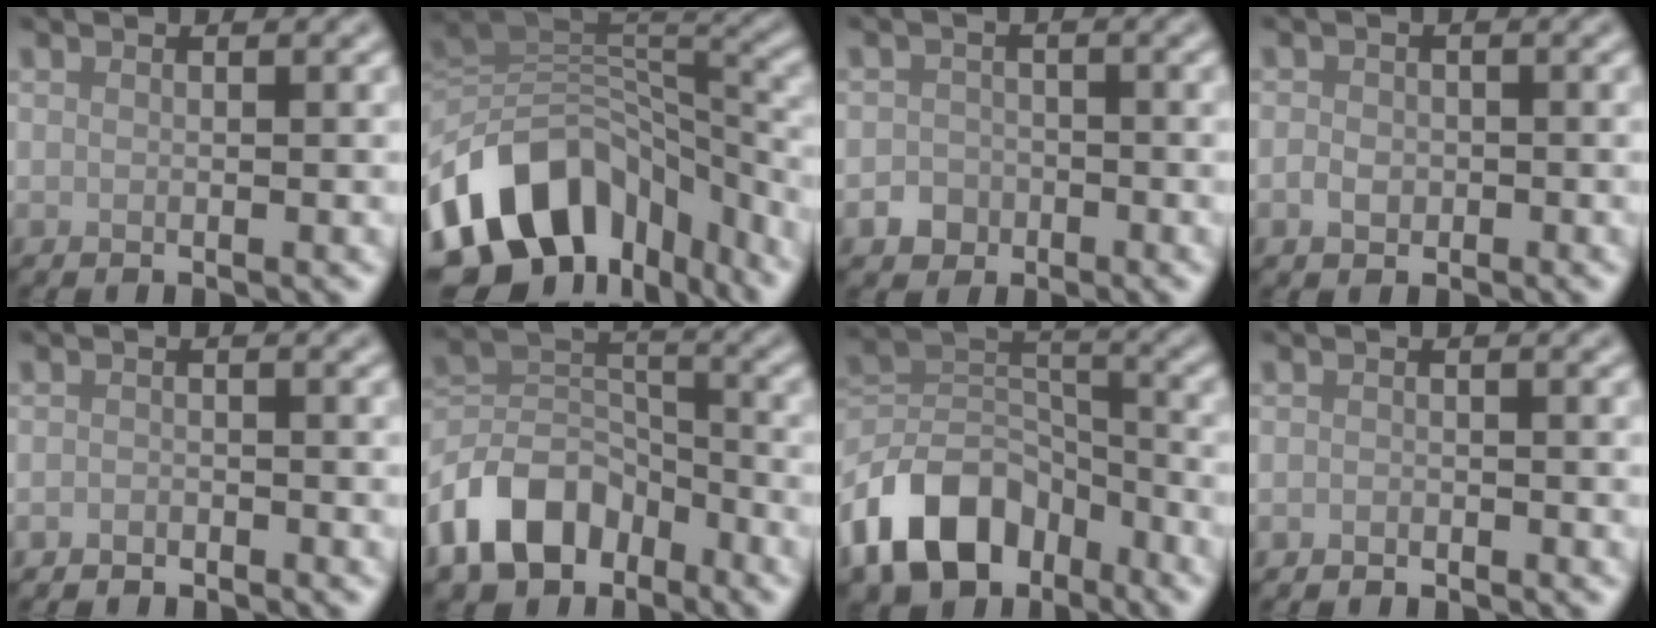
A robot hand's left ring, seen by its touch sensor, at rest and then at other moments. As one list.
[{"total": 13.9, "force": [-7.5, 9.3, 7.2], "torque": [-0.144, 0.005, -0.121]}, {"total": 1.9, "force": [-0.9, 1.7, 0.3], "torque": [0.006, 0.001, -0.019]}, {"total": 1.5, "force": [-0.5, 1.3, 0.7], "torque": [-0.010, -0.002, -0.013]}, {"total": 1.1, "force": [-1.0, 0.3, 0.1], "torque": [0.000, -0.003, -0.021]}, {"total": 8.5, "force": [-5.3, 5.3, 4.0], "torque": [-0.069, 0.001, -0.113]}, {"total": 10.5, "force": [-6.2, 6.6, 5.3], "torque": [-0.092, -0.001, -0.129]}, {"total": 0.8, "force": [-0.7, 0.2, 0.0], "torque": [0.001, -0.003, -0.014]}]